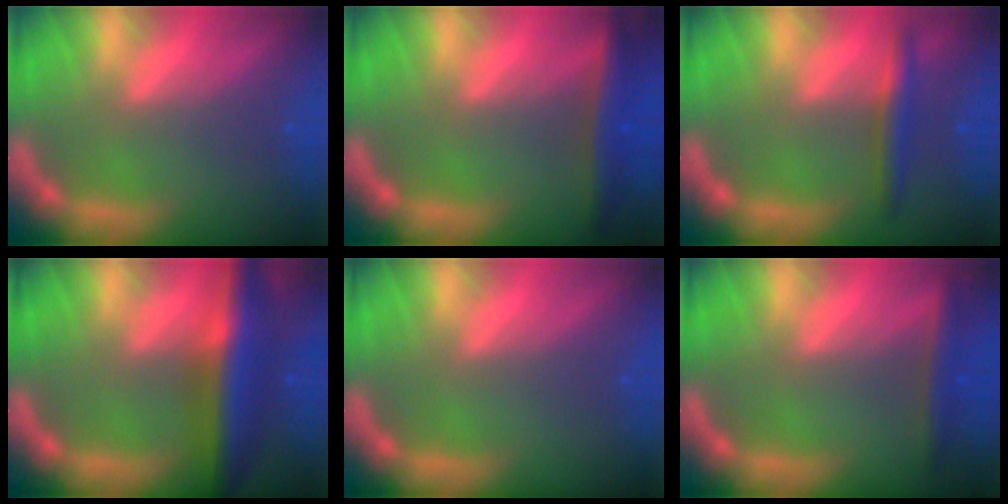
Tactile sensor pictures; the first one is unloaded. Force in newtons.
{"total": 4.5}
{"total": 3.0}
{"total": 8.0}
{"total": 0.0}
{"total": 2.9}